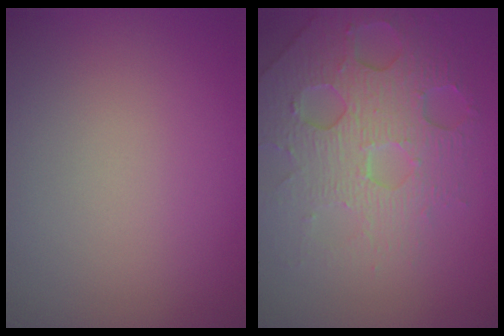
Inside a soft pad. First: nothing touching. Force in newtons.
{"total": 6.8, "press": 4.9, "slide": 4.7}